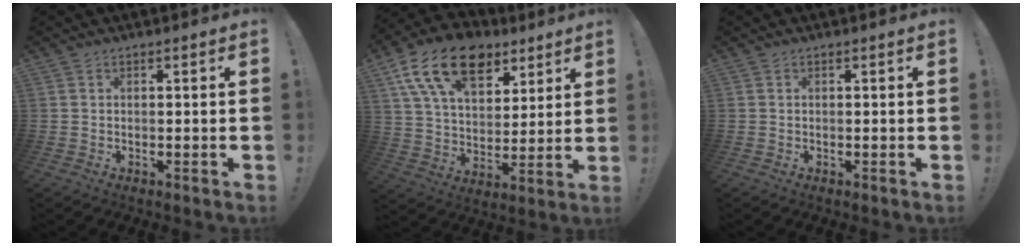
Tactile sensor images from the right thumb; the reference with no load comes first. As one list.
[{"total": 19.5, "force": [10.6, 11.8, 11.3], "torque": [-0.188, -0.049, 0.194]}, {"total": 0.0}]